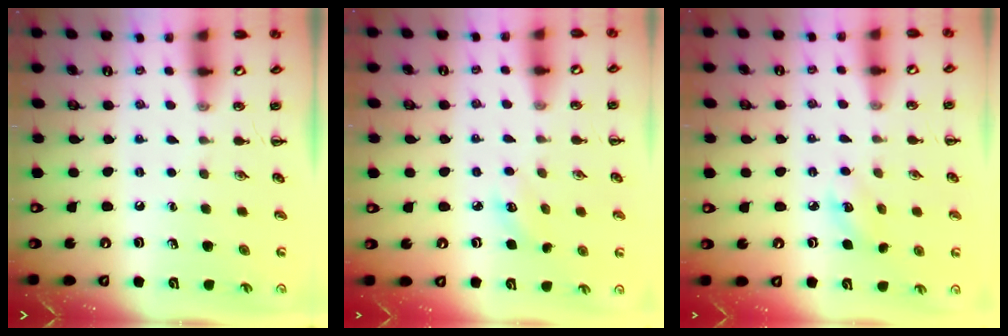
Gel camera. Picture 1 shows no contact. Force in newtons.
{"total": 3.2, "press": 3.1, "slide": 0.7}
{"total": 4.8, "press": 4.6, "slide": 1.3}